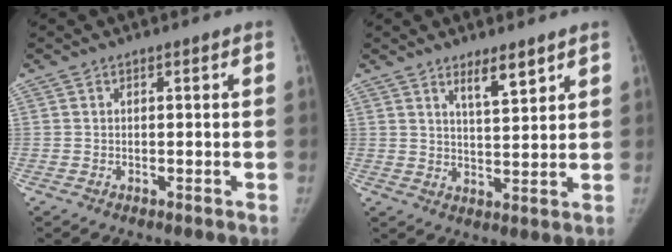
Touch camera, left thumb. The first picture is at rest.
{"total": 5.3, "force": [3.7, 1.3, 3.6], "torque": [-0.051, -0.033, 0.065]}